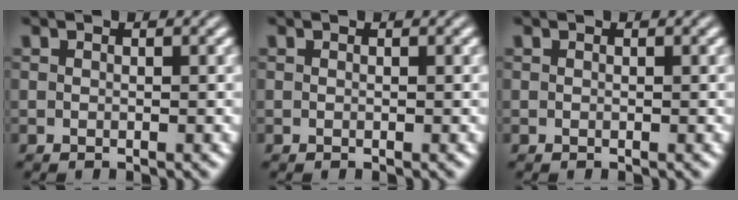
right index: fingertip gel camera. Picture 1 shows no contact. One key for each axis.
{"total": 0.0}
{"total": 0.0}